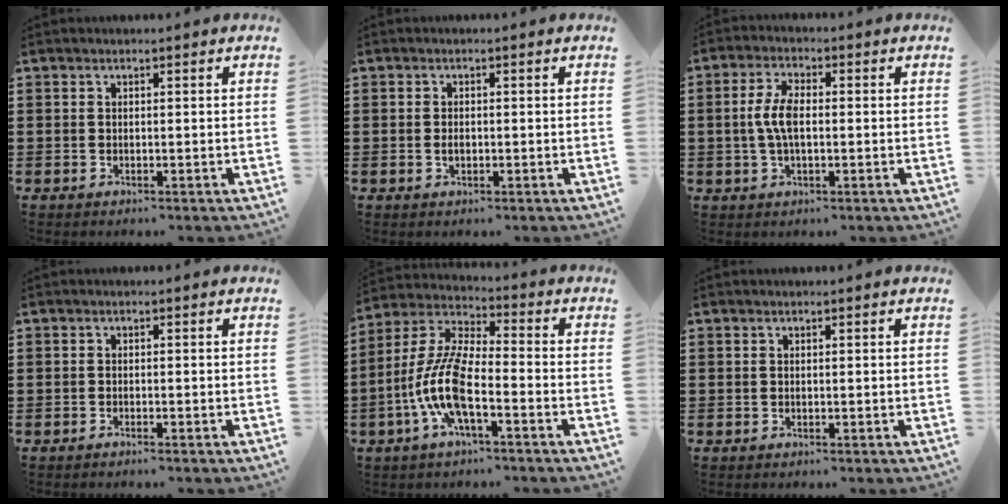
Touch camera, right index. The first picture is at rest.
{"total": 1.1, "force": [-0.2, 0.7, 0.9], "torque": [-0.019, 0.001, -0.003]}
{"total": 5.5, "force": [-0.1, 2.3, 5.0], "torque": [-0.115, 0.000, -0.010]}
{"total": 0.7, "force": [-0.7, -0.1, 0.2], "torque": [-0.005, -0.001, -0.014]}
{"total": 10.2, "force": [-3.9, 2.9, 9.0], "torque": [-0.219, -0.013, -0.082]}
{"total": 0.0}